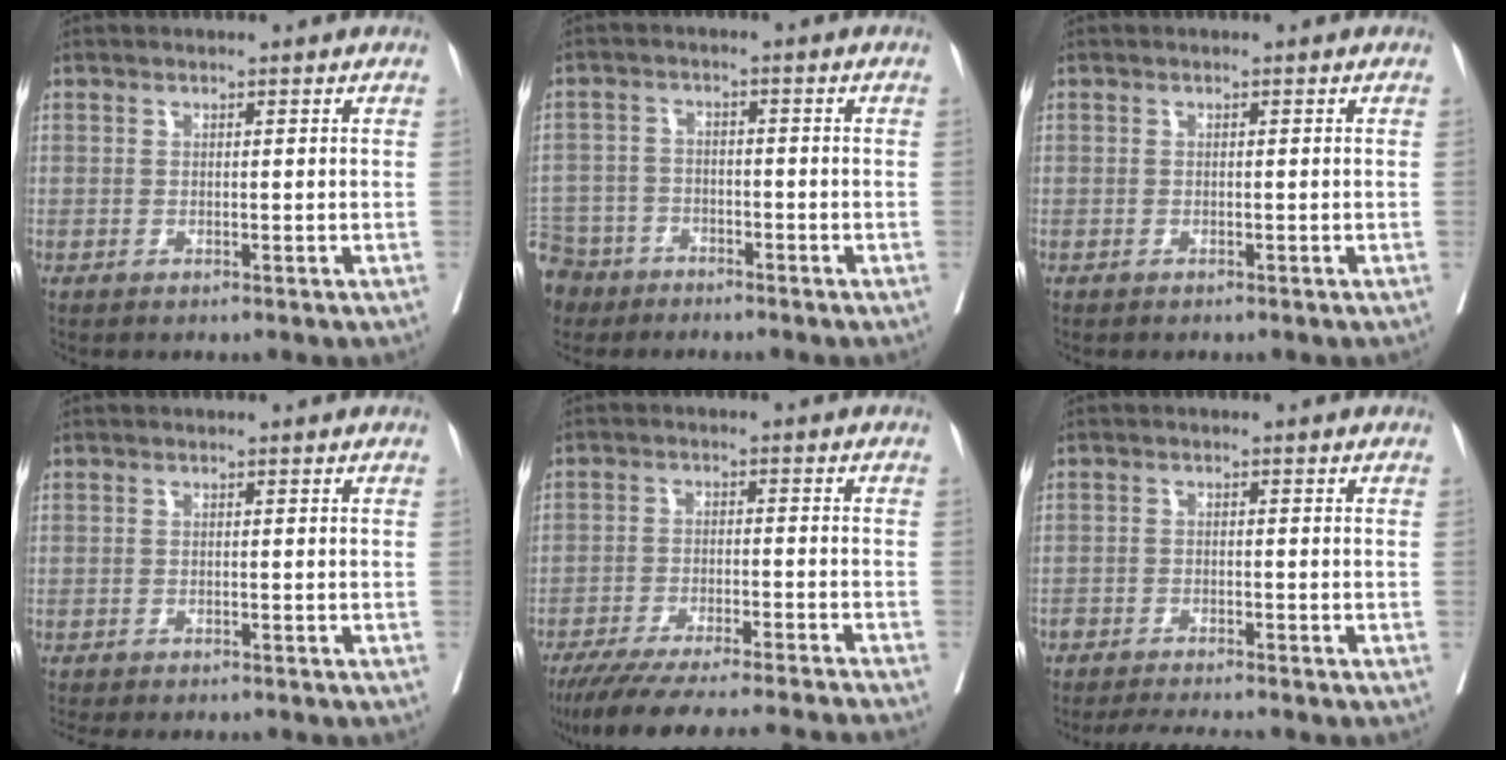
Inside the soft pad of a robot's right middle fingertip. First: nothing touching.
{"total": 10.9, "force": [-7.8, 7.2, 2.2], "torque": [-0.087, -0.001, -0.139]}
{"total": 0.0}
{"total": 7.7, "force": [-6.9, 1.6, 3.0], "torque": [-0.037, -0.008, -0.090]}
{"total": 20.0, "force": [-18.2, -0.6, 8.4], "torque": [-0.113, -0.047, -0.260]}
{"total": 7.7, "force": [-7.1, 0.5, 3.0], "torque": [-0.034, -0.011, -0.110]}